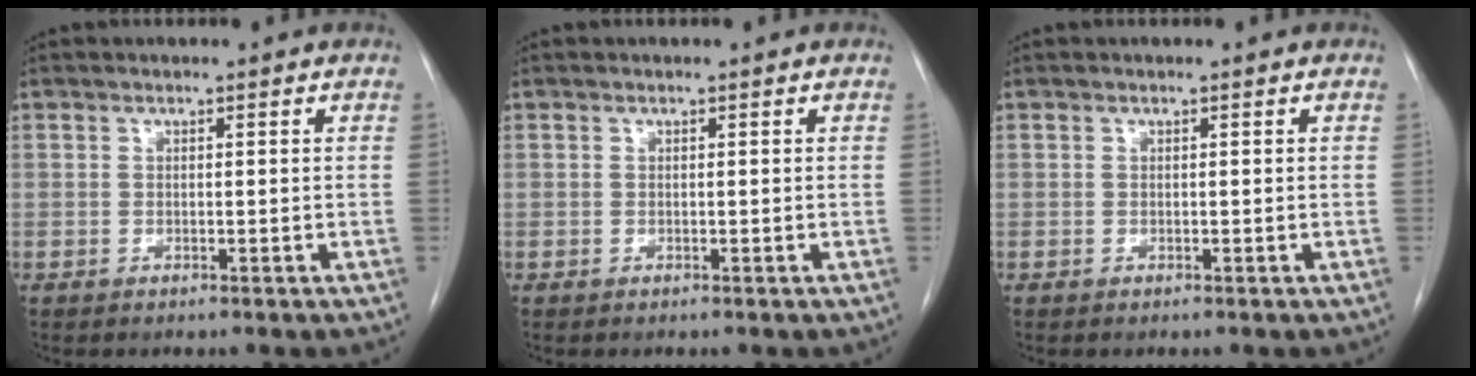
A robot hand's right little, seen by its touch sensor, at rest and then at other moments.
{"total": 0.0}
{"total": 0.0}